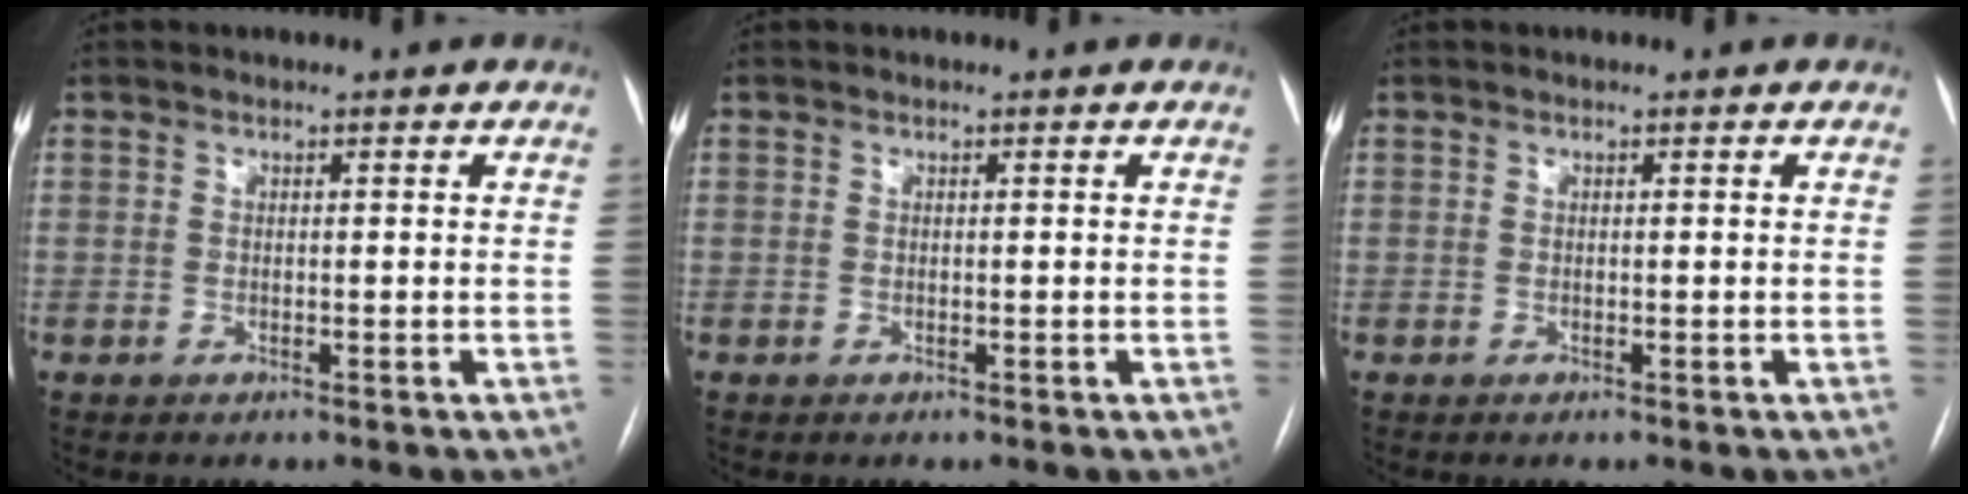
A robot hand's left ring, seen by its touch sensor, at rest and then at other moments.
{"total": 0.0}
{"total": 0.0}